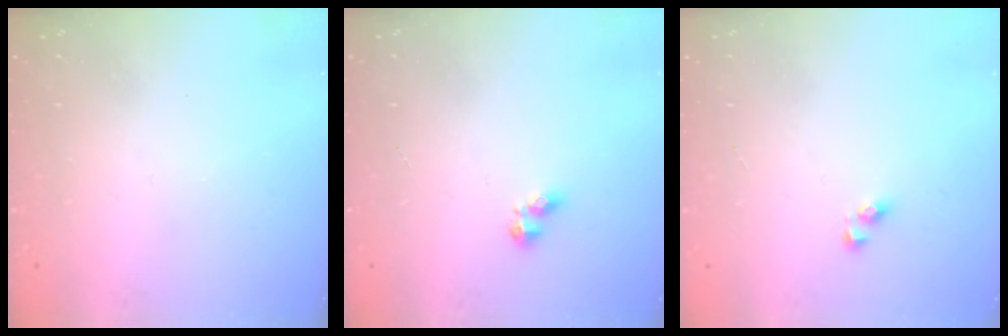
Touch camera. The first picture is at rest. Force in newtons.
{"total": 2.6, "press": 2.5, "slide": 0.5}
{"total": 4.0, "press": 3.9, "slide": 0.5}